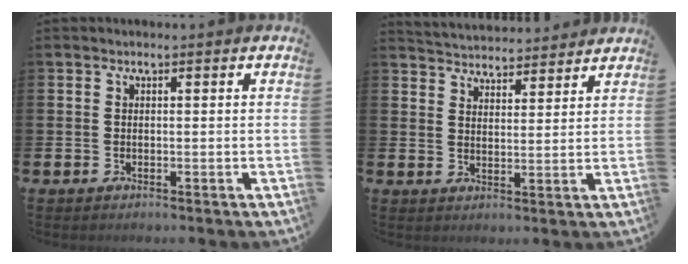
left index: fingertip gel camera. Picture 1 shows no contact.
{"total": 4.6, "force": [4.5, 0.5, -0.3], "torque": [-0.007, -0.032, 0.081]}